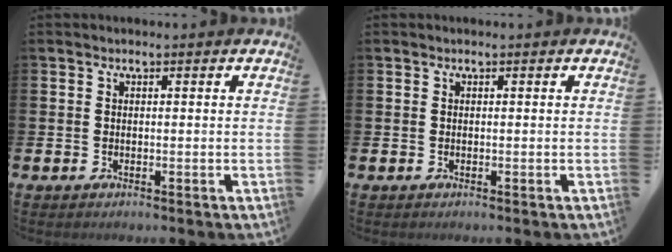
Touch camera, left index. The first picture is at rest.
{"total": 0.0}